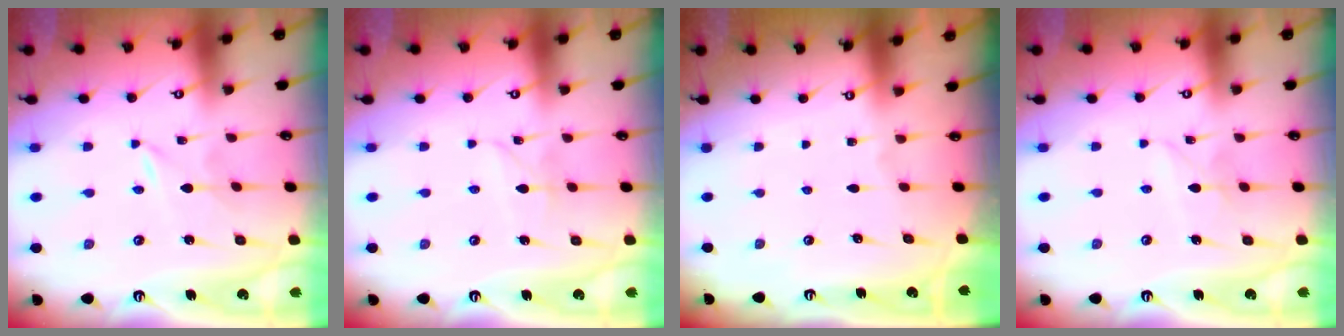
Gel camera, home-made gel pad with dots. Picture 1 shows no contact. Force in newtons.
{"total": 2.9, "press": 2.9, "slide": 0.3}
{"total": 0.0}
{"total": 2.7, "press": 2.7, "slide": 0.2}